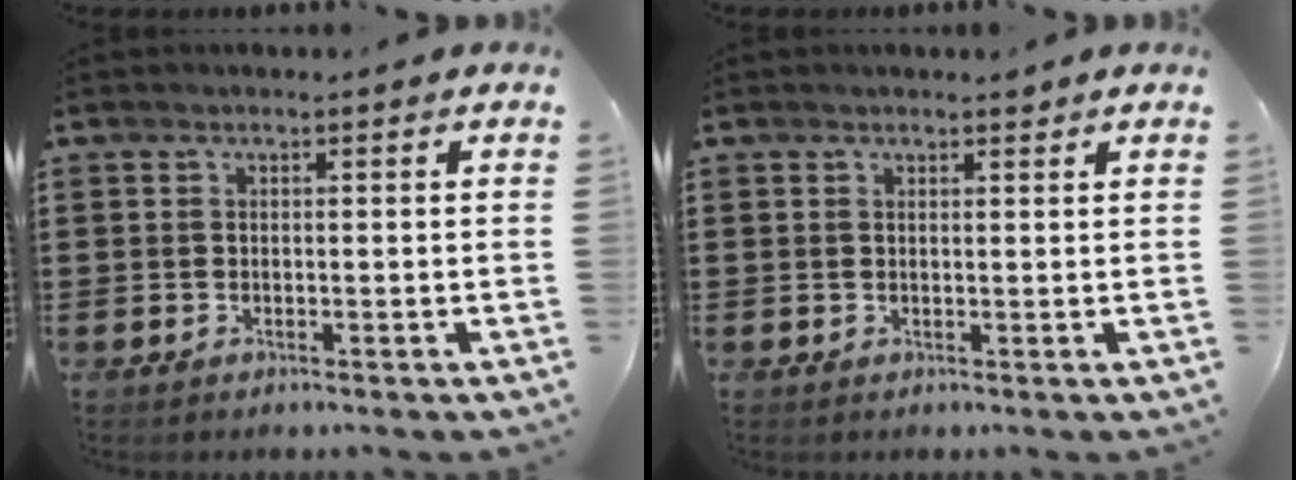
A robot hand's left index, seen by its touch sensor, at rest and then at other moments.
{"total": 1.1, "force": [1.1, 0.2, 0.3], "torque": [-0.008, 0.001, 0.020]}